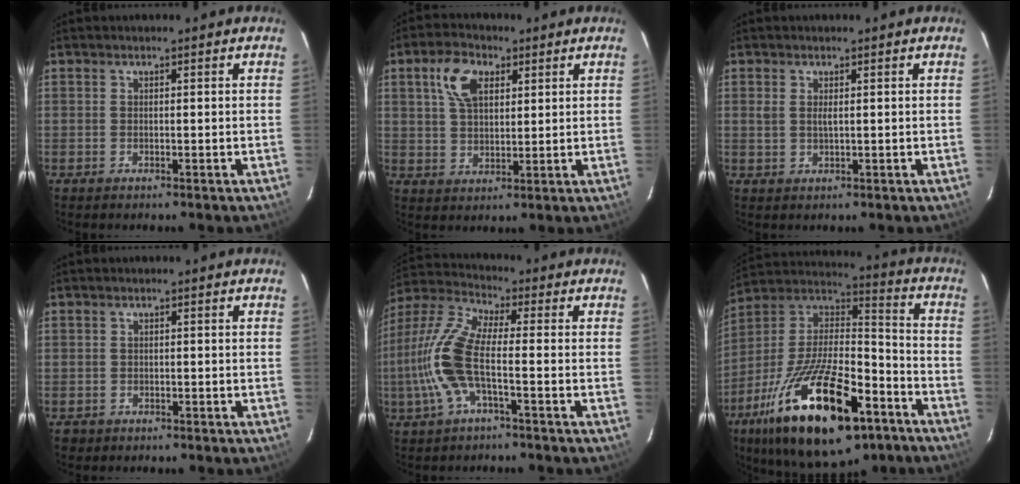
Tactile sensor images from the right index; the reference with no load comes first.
{"total": 7.9, "force": [3.3, 4.5, 5.5], "torque": [-0.109, 0.023, 0.063]}
{"total": 1.6, "force": [0.5, 0.6, 1.4], "torque": [-0.029, 0.000, 0.010]}
{"total": 1.5, "force": [-0.6, 1.4, 0.1], "torque": [-0.004, 0.003, -0.005]}
{"total": 12.0, "force": [-2.5, 3.5, 11.2], "torque": [-0.261, 0.004, -0.054]}
{"total": 30.3, "force": [-16.6, 12.2, 22.2], "torque": [-0.407, -0.014, -0.261]}